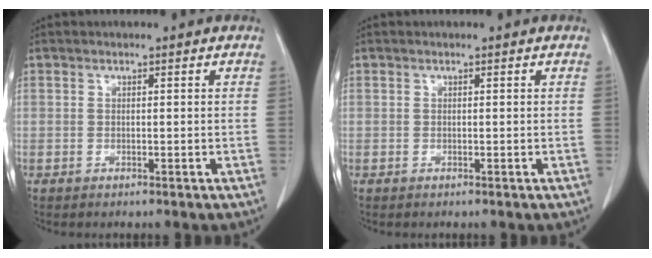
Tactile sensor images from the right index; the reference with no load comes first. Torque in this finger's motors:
{"motor_torque": [0.00, 0.00, 0.00, 0.00]}